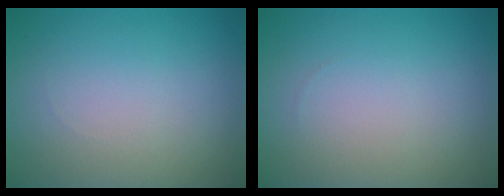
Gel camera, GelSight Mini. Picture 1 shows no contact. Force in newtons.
{"total": 0.0}